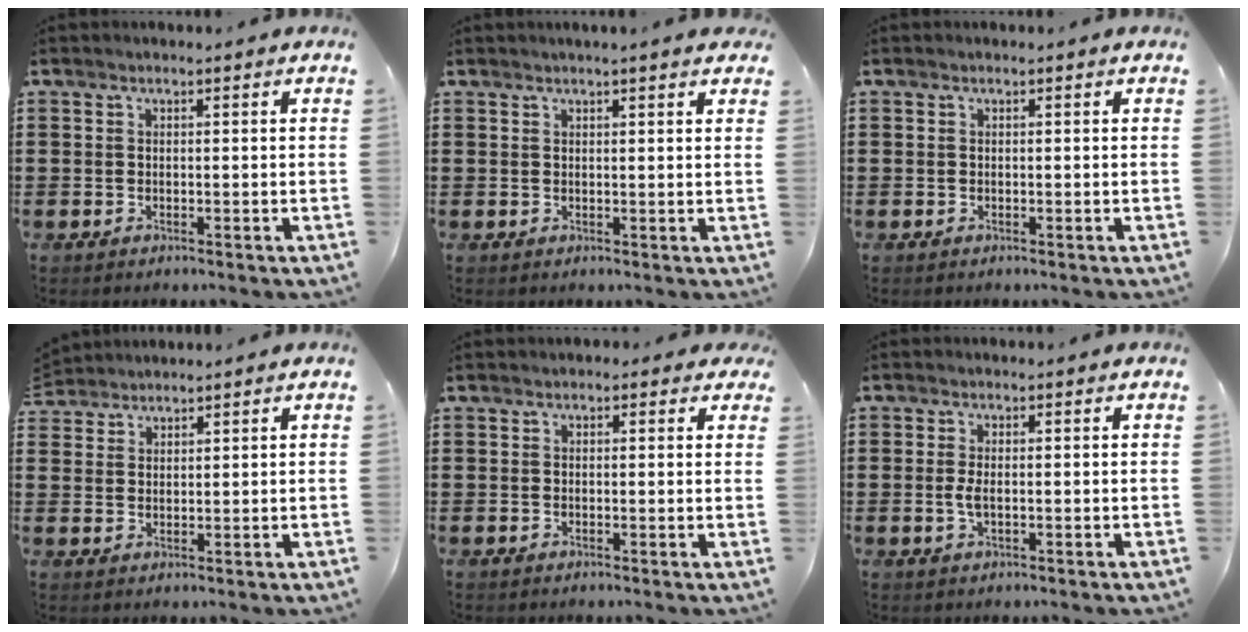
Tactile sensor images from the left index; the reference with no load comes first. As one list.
[{"total": 1.4, "force": [1.2, -0.1, 0.8], "torque": [-0.017, -0.001, 0.022]}, {"total": 0.0}, {"total": 2.0, "force": [2.0, 0.3, -0.5], "torque": [0.002, 0.000, 0.040]}, {"total": 0.7, "force": [0.2, 0.6, 0.3], "torque": [-0.009, 0.007, 0.003]}, {"total": 1.8, "force": [-0.2, 0.6, 1.7], "torque": [-0.048, -0.004, -0.009]}]